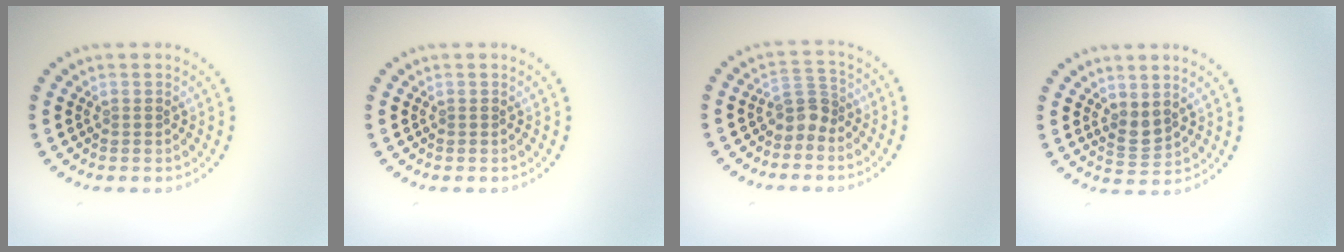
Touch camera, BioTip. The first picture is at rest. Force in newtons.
{"total": 0.0}
{"total": 2.3, "press": 1.8, "slide": 1.6}
{"total": 1.8, "press": 1.5, "slide": 1.1}